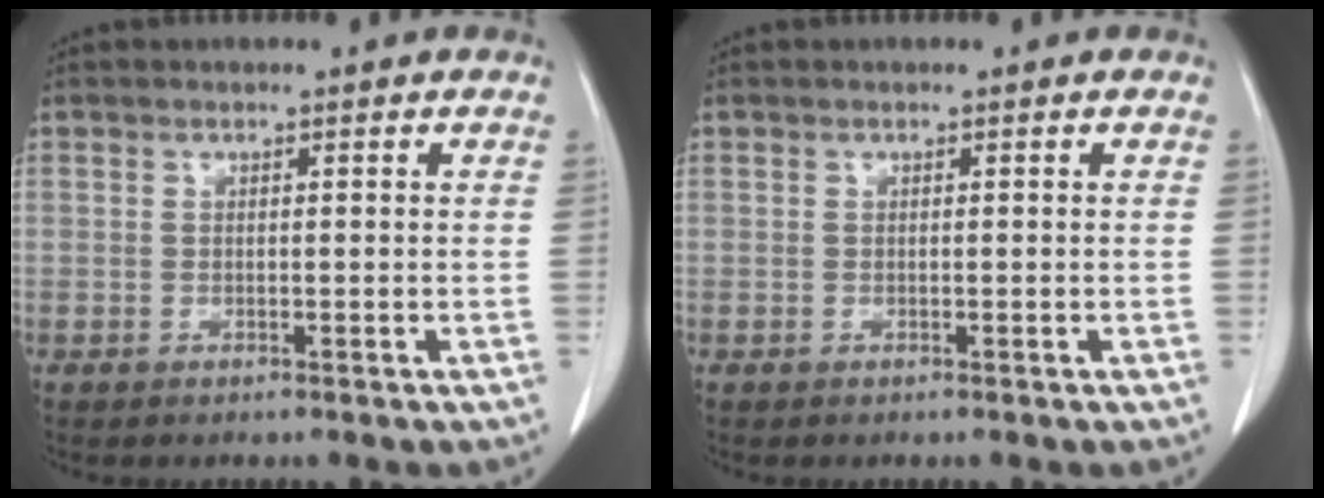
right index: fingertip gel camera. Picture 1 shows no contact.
{"total": 0.0}